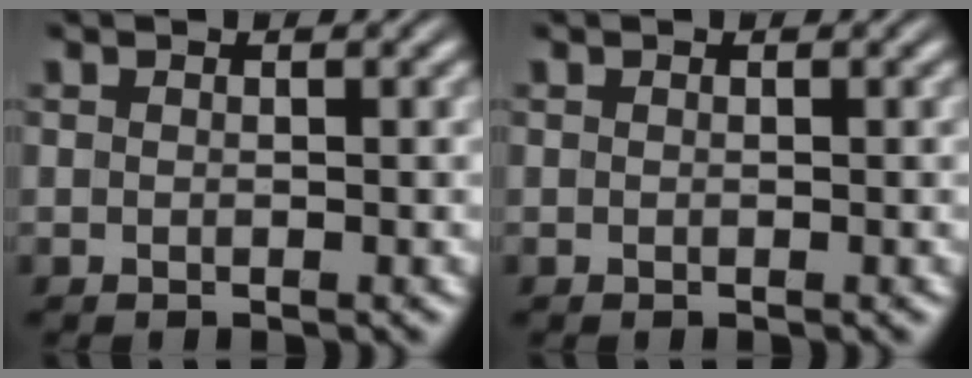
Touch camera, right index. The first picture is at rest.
{"total": 0.0}